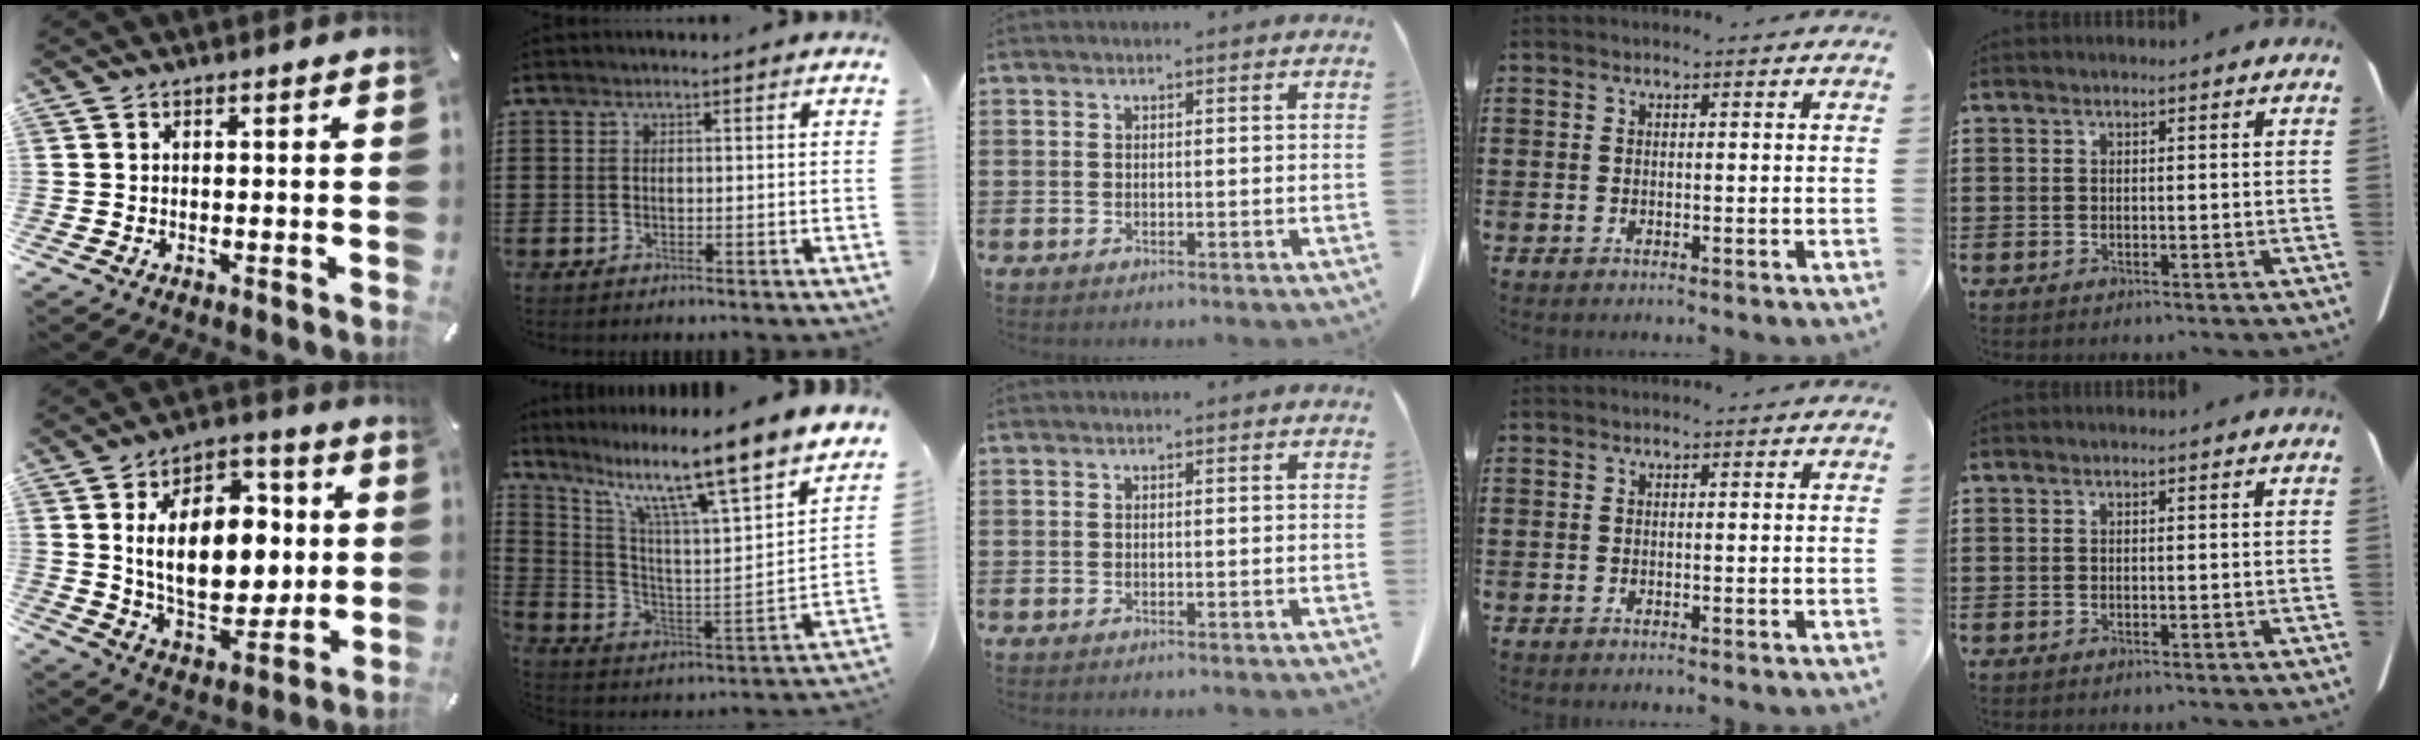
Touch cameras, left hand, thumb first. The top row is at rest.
{"thumb": {"total": 18.9, "force": [2.2, 12.2, 14.3], "torque": [-0.235, 0.002, 0.041]}, "index": {"total": 12.1, "force": [8.6, 0.6, 8.4], "torque": [-0.168, -0.069, 0.127]}}